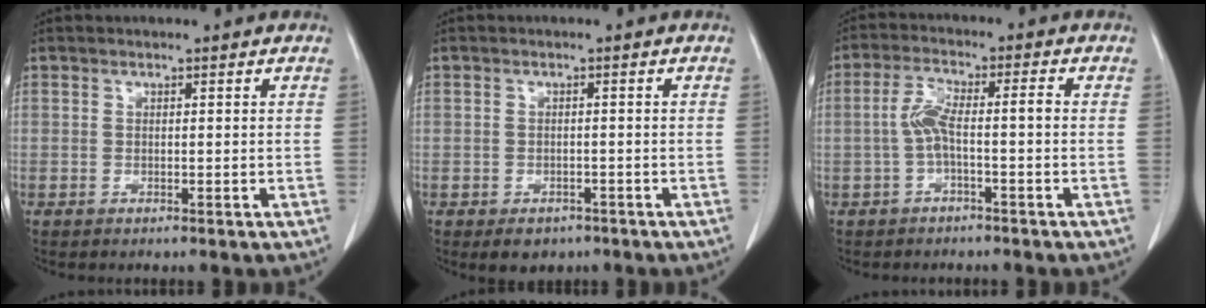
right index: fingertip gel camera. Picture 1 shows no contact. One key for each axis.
{"total": 3.5, "fx": -2.3, "fy": 2.4, "fz": 1.2, "tx": -0.010, "ty": 0.002, "tz": -0.023}
{"total": 5.3, "fx": -1.0, "fy": 1.0, "fz": 5.1, "tx": -0.109, "ty": 0.023, "tz": -0.019}